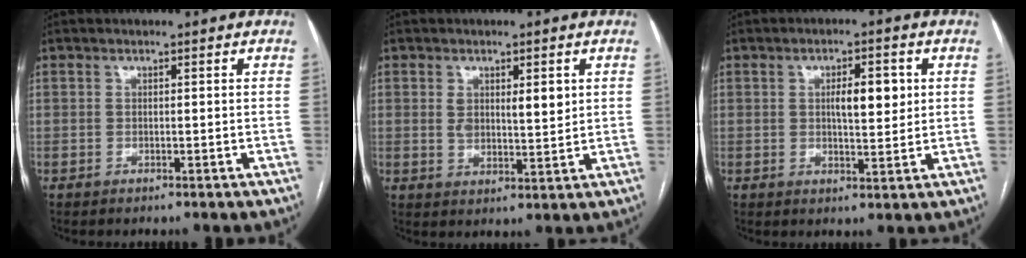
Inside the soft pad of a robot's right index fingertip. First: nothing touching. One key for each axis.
{"total": 5.3, "fx": 1.6, "fy": 2.2, "fz": 4.5, "tx": -0.076, "ty": -0.001, "tz": 0.031}
{"total": 5.5, "fx": 1.2, "fy": 1.8, "fz": 5.1, "tx": -0.079, "ty": 0.005, "tz": 0.020}